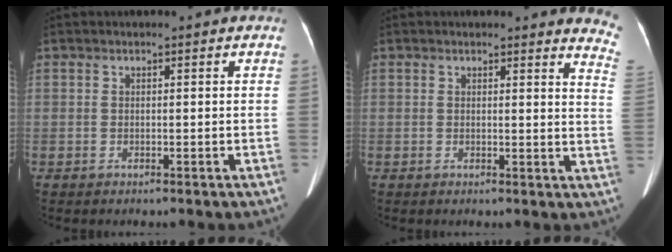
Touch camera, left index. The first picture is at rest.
{"total": 7.8, "force": [7.5, 0.8, 1.8], "torque": [0.004, -0.062, 0.042]}